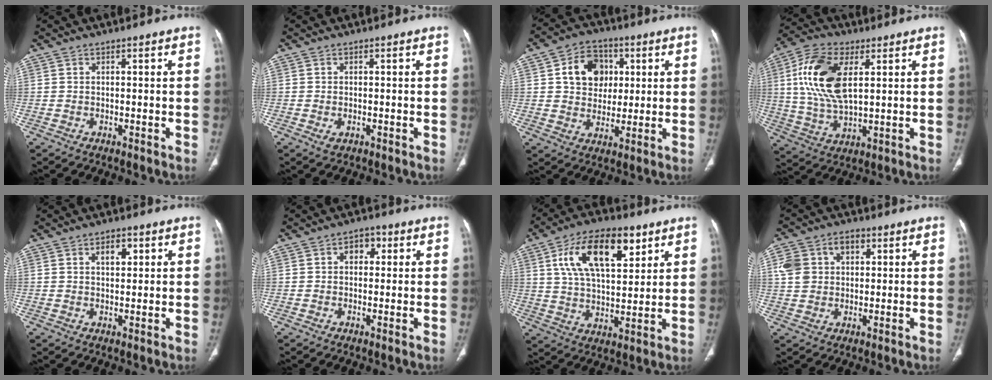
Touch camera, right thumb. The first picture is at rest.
{"total": 1.4, "force": [-0.5, 0.8, 1.0], "torque": [-0.020, 0.003, -0.002]}
{"total": 10.9, "force": [2.8, 8.8, 5.9], "torque": [-0.058, 0.001, 0.045]}
{"total": 15.5, "force": [4.1, 7.8, 12.7], "torque": [-0.256, -0.004, 0.080]}
{"total": 3.6, "force": [1.5, 2.0, 2.6], "torque": [-0.031, -0.004, 0.023]}
{"total": 3.5, "force": [0.9, 2.6, 2.2], "torque": [-0.013, 0.006, 0.008]}
{"total": 17.0, "force": [7.4, 8.2, 13.0], "torque": [-0.198, -0.015, 0.130]}
{"total": 8.7, "force": [2.5, 6.6, 5.0], "torque": [-0.075, 0.011, 0.046]}